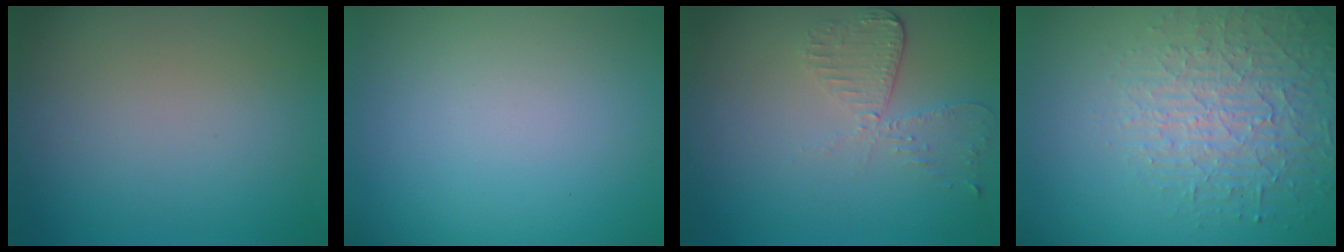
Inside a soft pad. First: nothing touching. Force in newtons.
{"total": 0.0}
{"total": 2.9, "press": 2.6, "slide": 1.4}
{"total": 4.0, "press": 3.9, "slide": 0.7}